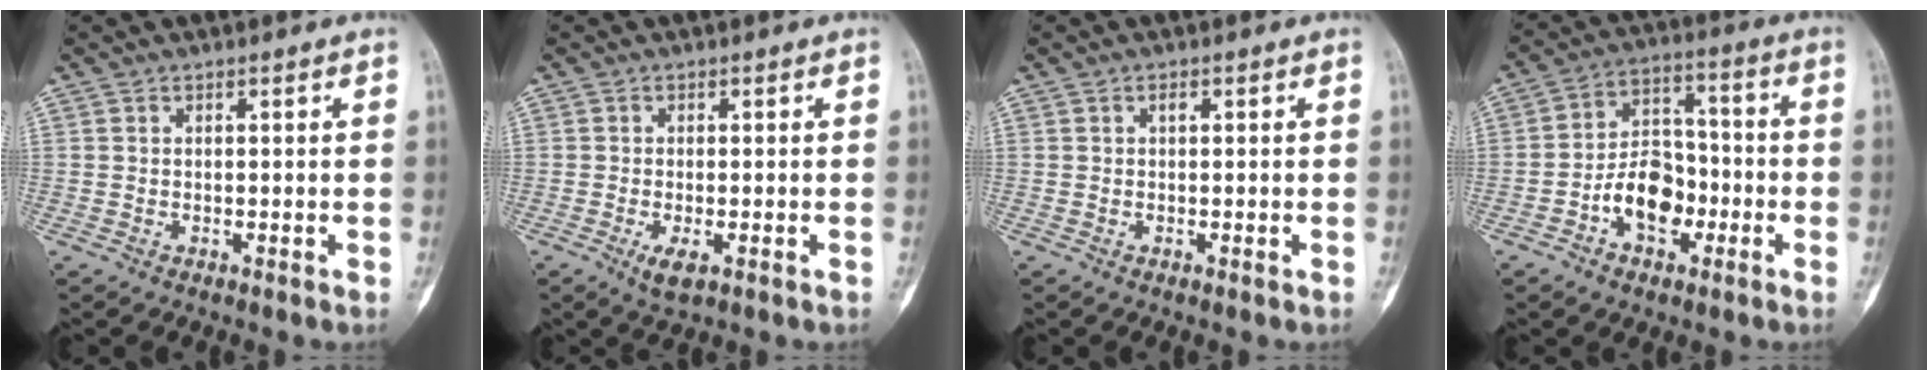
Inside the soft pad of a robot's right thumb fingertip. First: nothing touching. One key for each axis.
{"total": 3.0, "fx": -1.2, "fy": 1.3, "fz": 2.5, "tx": -0.049, "ty": -0.006, "tz": -0.018}
{"total": 0.8, "fx": 0.2, "fy": 0.5, "fz": 0.5, "tx": -0.009, "ty": 0.002, "tz": 0.003}
{"total": 10.7, "fx": -3.6, "fy": 7.1, "fz": 7.1, "tx": -0.091, "ty": 0.045, "tz": -0.068}